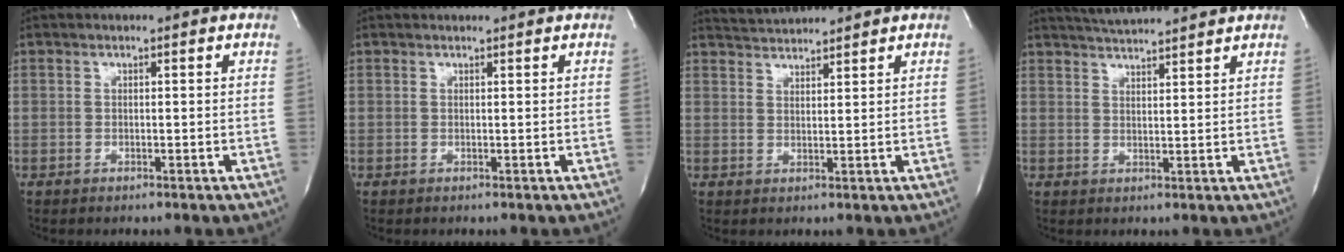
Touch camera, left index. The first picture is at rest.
{"total": 1.5, "force": [1.5, 0.1, 0.1], "torque": [-0.009, 0.011, 0.020]}
{"total": 4.3, "force": [4.2, -0.5, 0.1], "torque": [-0.011, 0.019, 0.079]}
{"total": 7.6, "force": [7.2, -0.5, 2.4], "torque": [-0.050, 0.018, 0.112]}